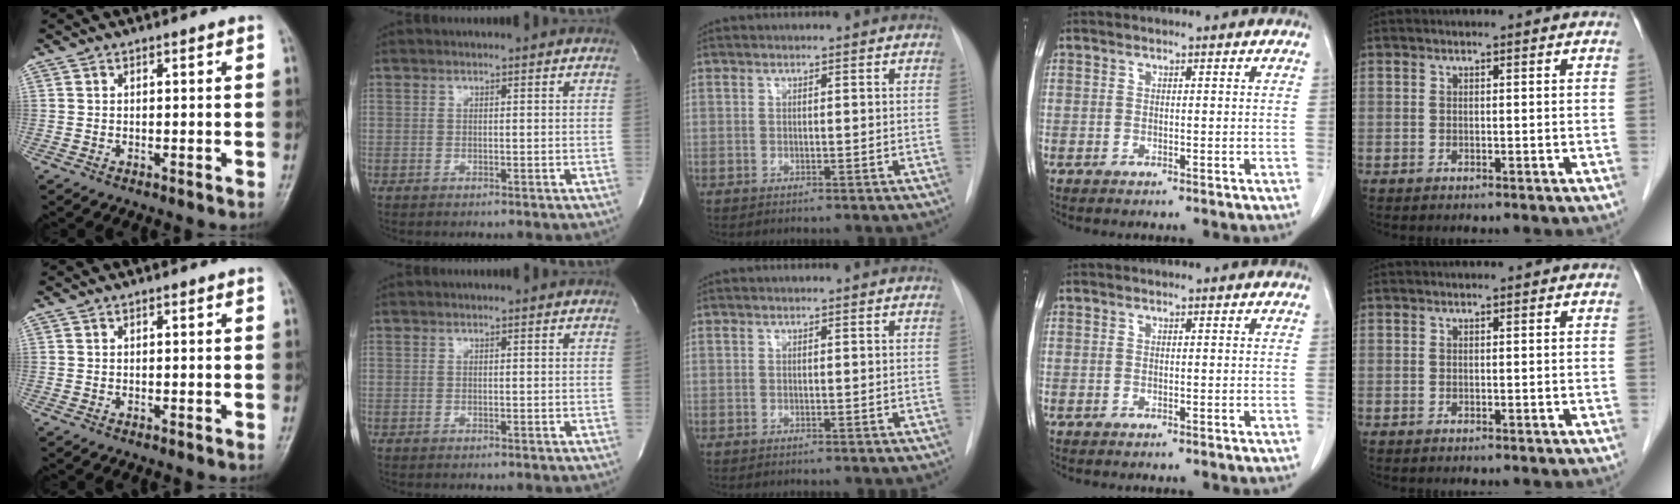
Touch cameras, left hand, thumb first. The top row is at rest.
{}